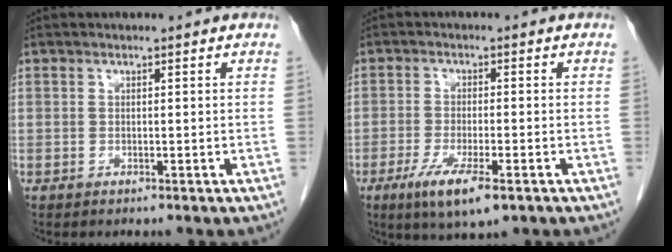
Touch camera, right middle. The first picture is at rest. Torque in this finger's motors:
{"motor_torque": [1.31, -0.51, 0.12, 0.12]}